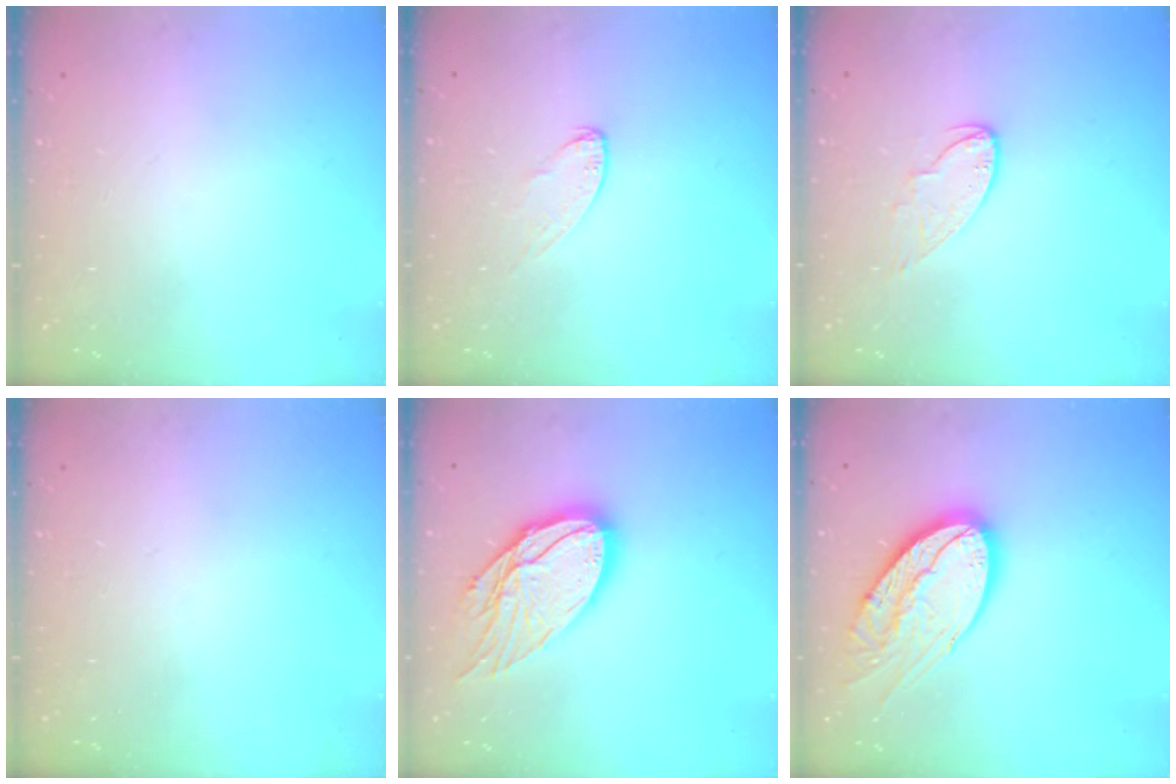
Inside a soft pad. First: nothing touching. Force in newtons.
{"total": 4.7, "press": 4.7, "slide": 0.5}
{"total": 6.8, "press": 6.8, "slide": 0.4}
{"total": 0.0}
{"total": 16.3, "press": 16.2, "slide": 1.4}
{"total": 17.4, "press": 17.3, "slide": 1.8}